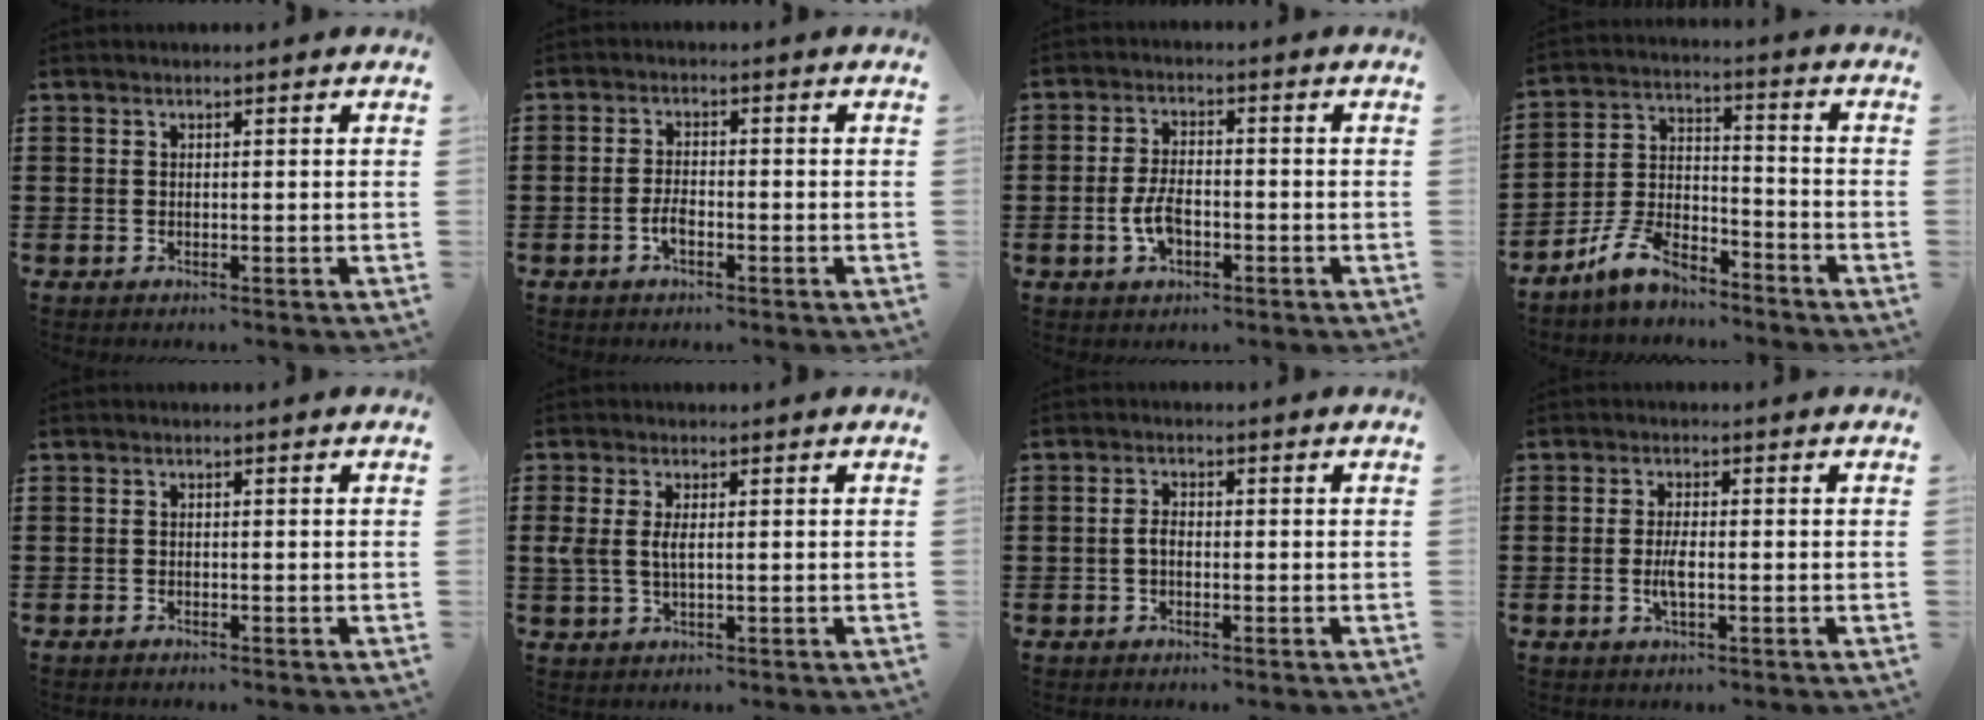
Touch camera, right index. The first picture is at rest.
{"total": 2.3, "force": [-1.2, 0.9, 1.8], "torque": [-0.047, -0.002, -0.026]}
{"total": 4.6, "force": [-1.4, 2.4, 3.7], "torque": [-0.082, 0.002, -0.030]}
{"total": 8.5, "force": [-7.2, 2.8, 3.5], "torque": [-0.086, 0.017, -0.142]}
{"total": 0.6, "force": [-0.6, 0.0, 0.0], "torque": [-0.002, -0.002, -0.013]}
{"total": 2.9, "force": [0.3, 1.2, 2.6], "torque": [-0.074, -0.002, -0.003]}
{"total": 1.9, "force": [-0.5, 1.0, 1.5], "torque": [-0.038, 0.000, -0.012]}
{"total": 3.0, "force": [-0.6, 0.9, 2.8], "torque": [-0.063, -0.004, -0.016]}